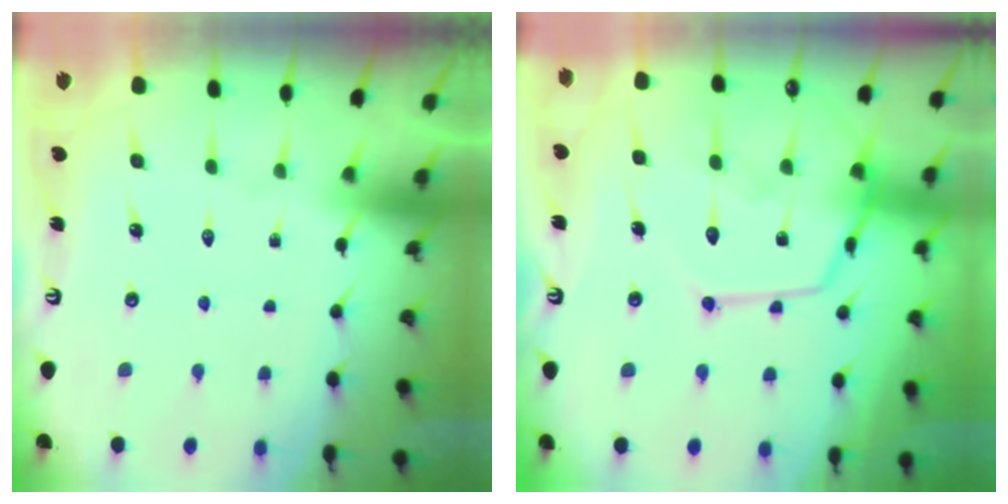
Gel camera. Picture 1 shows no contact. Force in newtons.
{"total": 15.1, "press": 15.1, "slide": 1.4}